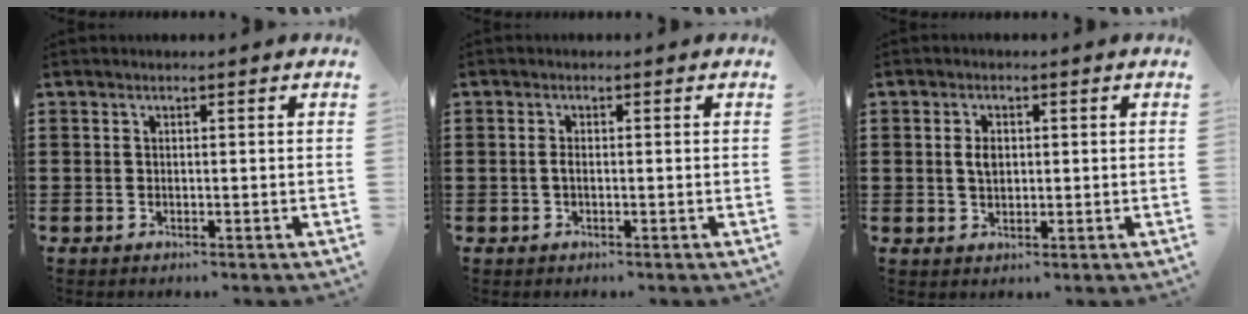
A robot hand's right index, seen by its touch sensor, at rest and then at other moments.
{"total": 1.2, "force": [-0.2, 0.4, 1.1], "torque": [-0.028, -0.004, -0.007]}
{"total": 2.8, "force": [0.3, 1.6, 2.2], "torque": [-0.047, 0.008, 0.004]}